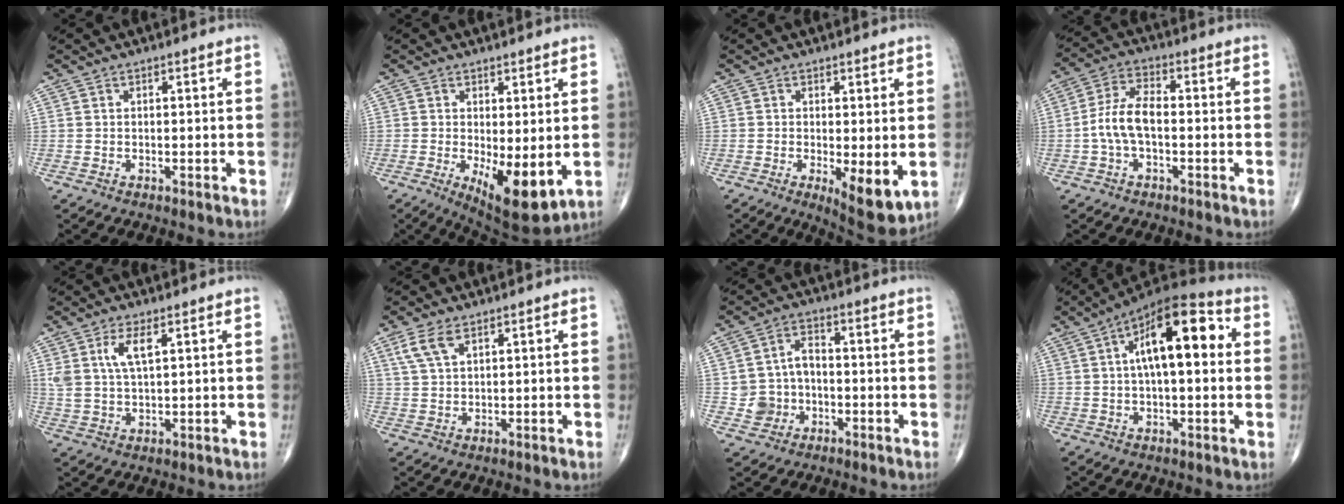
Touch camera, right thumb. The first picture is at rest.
{"total": 10.2, "force": [-1.7, 3.8, 9.3], "torque": [-0.137, -0.028, -0.014]}
{"total": 6.4, "force": [-1.1, 2.3, 5.9], "torque": [-0.086, -0.020, -0.011]}
{"total": 7.7, "force": [-1.2, 3.8, 6.6], "torque": [-0.142, 0.027, -0.029]}
{"total": 5.9, "force": [2.5, 2.2, 4.8], "torque": [-0.100, -0.006, 0.057]}
{"total": 5.0, "force": [2.7, 2.4, 3.5], "torque": [-0.077, 0.002, 0.061]}
{"total": 6.6, "force": [-1.6, 5.9, 2.6], "torque": [-0.024, 0.026, -0.029]}
{"total": 16.8, "force": [3.5, 7.0, 14.8], "torque": [-0.215, 0.030, 0.044]}